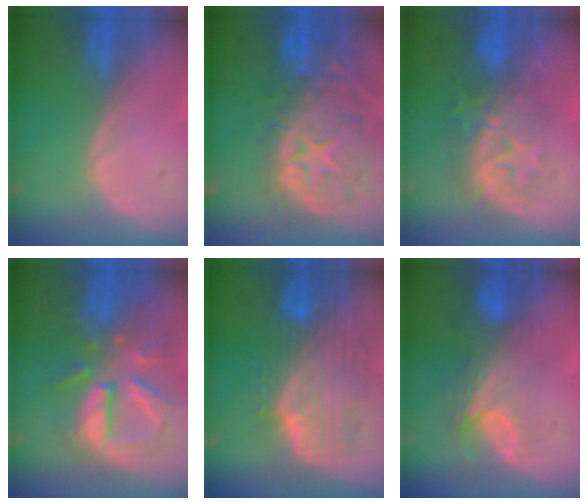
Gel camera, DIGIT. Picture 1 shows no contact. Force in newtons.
{"total": 13.7, "press": 11.3, "slide": 7.9}
{"total": 8.1, "press": 8.1, "slide": 0.9}
{"total": 10.6, "press": 9.3, "slide": 5.0}
{"total": 10.3, "press": 9.0, "slide": 5.1}
{"total": 7.8, "press": 6.9, "slide": 3.8}